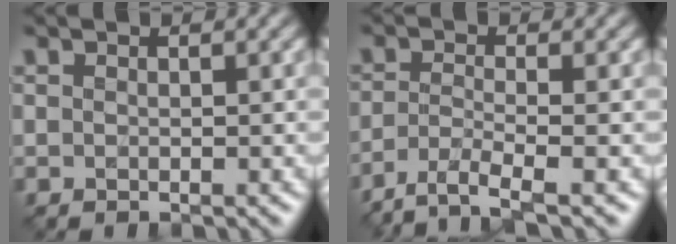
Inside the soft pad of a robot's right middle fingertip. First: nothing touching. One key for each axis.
{"total": 3.8, "fx": -2.7, "fy": 0.7, "fz": 2.5, "tx": -0.047, "ty": -0.008, "tz": -0.062}